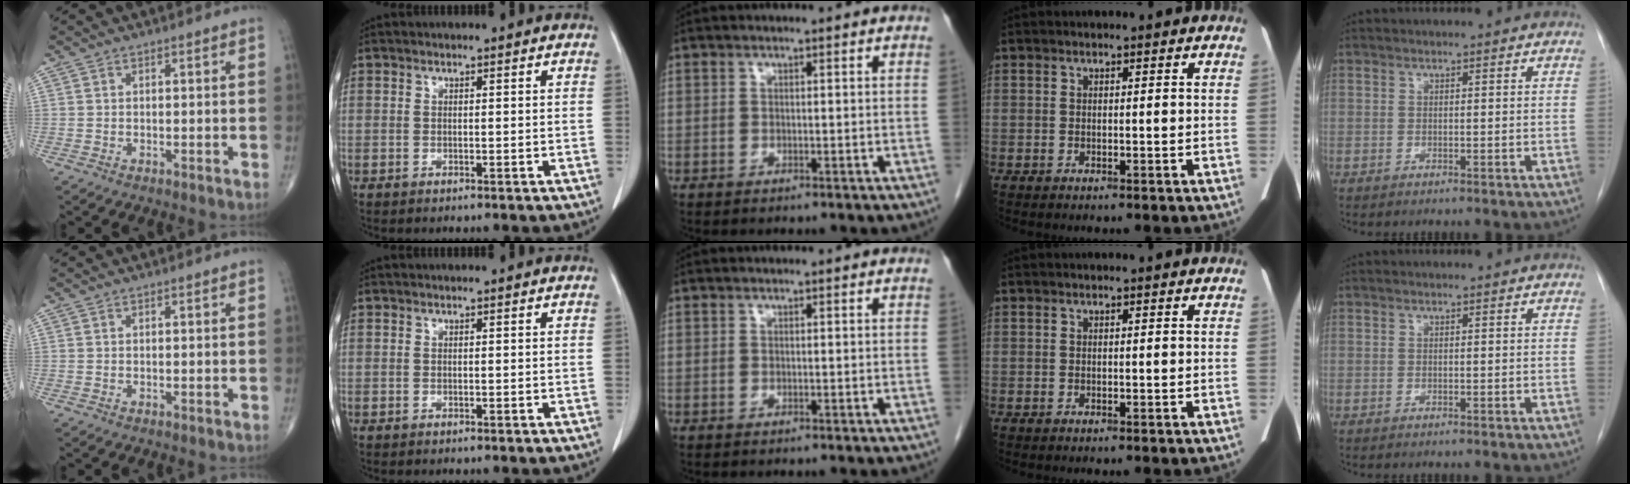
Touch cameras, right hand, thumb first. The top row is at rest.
{}